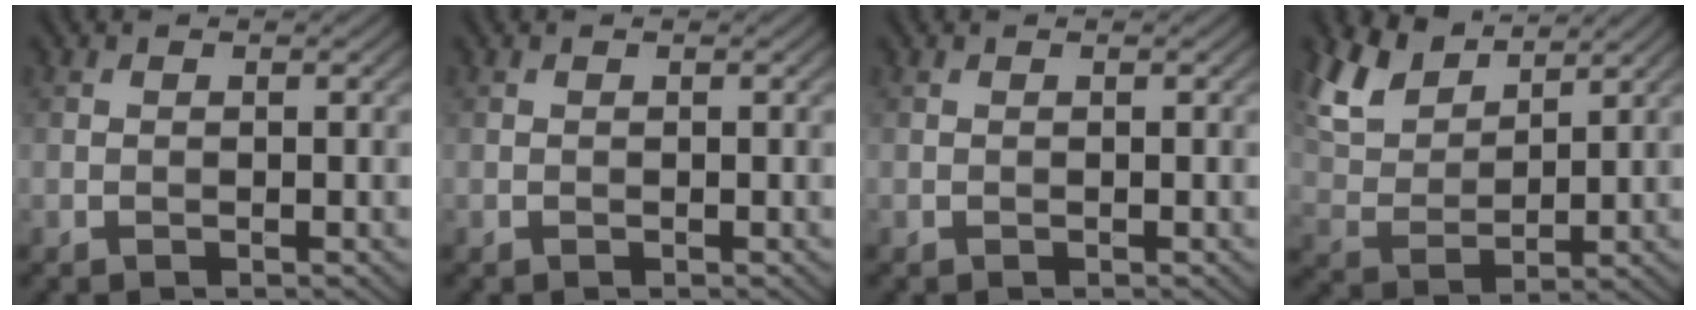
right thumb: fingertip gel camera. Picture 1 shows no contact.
{"total": 0.0}
{"total": 0.0}
{"total": 8.9, "force": [6.5, 4.0, 4.6], "torque": [-0.126, 0.014, 0.131]}